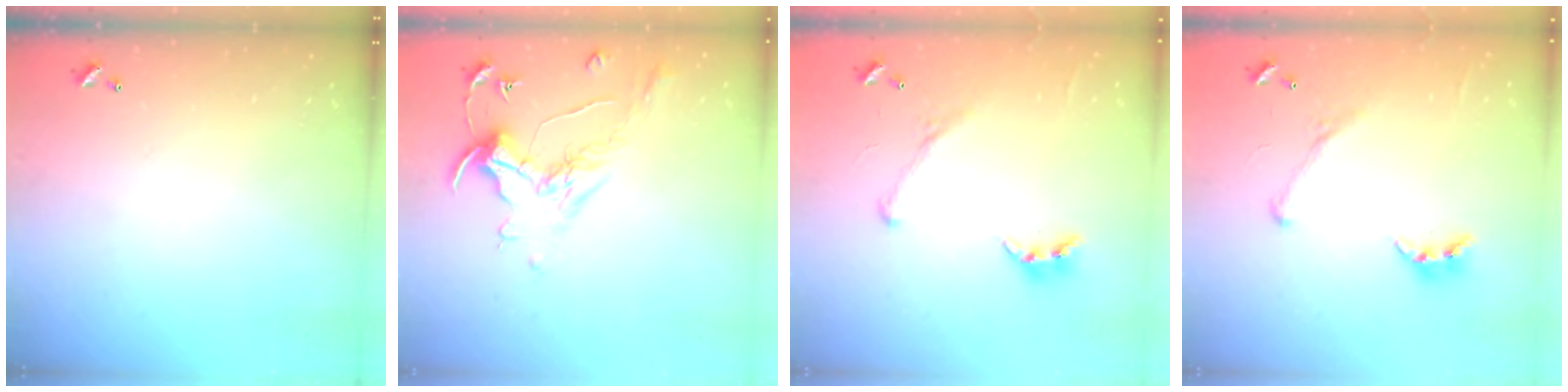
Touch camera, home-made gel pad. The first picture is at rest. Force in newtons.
{"total": 0.8, "press": 0.7, "slide": 0.5}
{"total": 1.6, "press": 1.4, "slide": 0.8}
{"total": 1.6, "press": 1.4, "slide": 0.8}